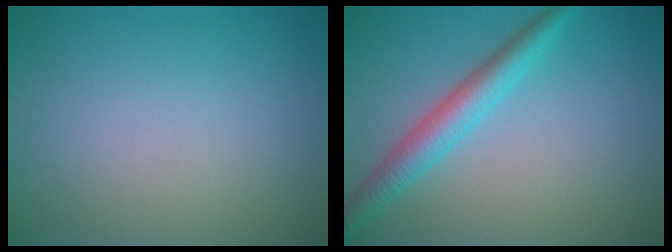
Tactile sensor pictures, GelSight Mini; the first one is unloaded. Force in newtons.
{"total": 3.7, "press": 3.7, "slide": 0.1}